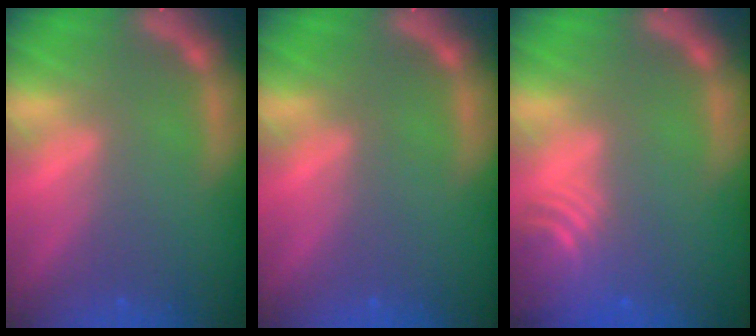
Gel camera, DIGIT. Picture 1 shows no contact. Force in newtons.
{"total": 0.0}
{"total": 6.0}